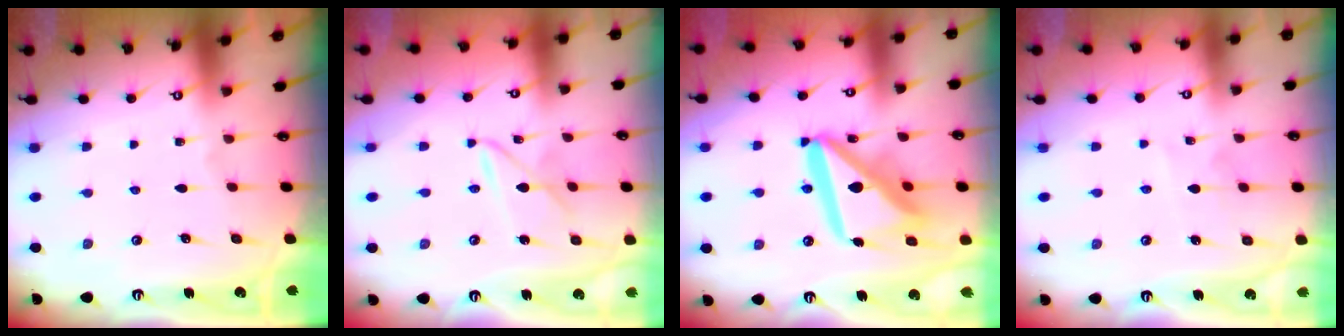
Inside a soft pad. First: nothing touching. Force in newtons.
{"total": 5.3, "press": 5.3, "slide": 0.4}
{"total": 18.4, "press": 18.3, "slide": 2.1}
{"total": 5.4, "press": 5.3, "slide": 0.6}